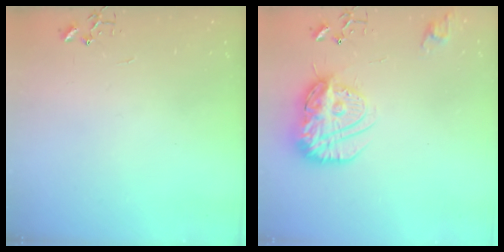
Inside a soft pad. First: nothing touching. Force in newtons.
{"total": 16.5, "press": 16.5, "slide": 1.6}